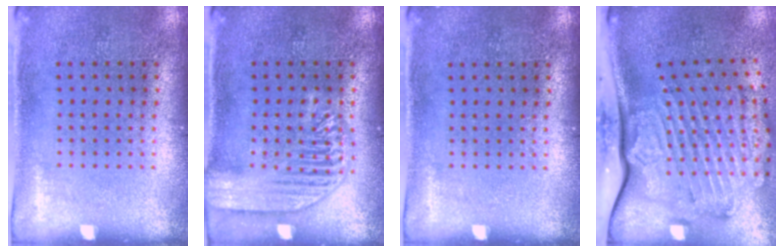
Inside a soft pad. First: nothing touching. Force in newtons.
{"total": 3.2, "press": 3.2, "slide": 0.4}
{"total": 0.0}
{"total": 3.5, "press": 2.5, "slide": 2.5}